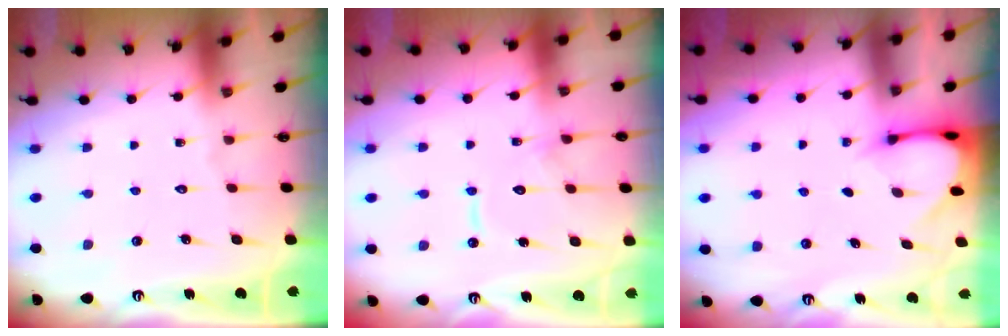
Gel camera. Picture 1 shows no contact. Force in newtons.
{"total": 11.1, "press": 11.0, "slide": 0.9}
{"total": 3.0, "press": 3.0, "slide": 0.2}